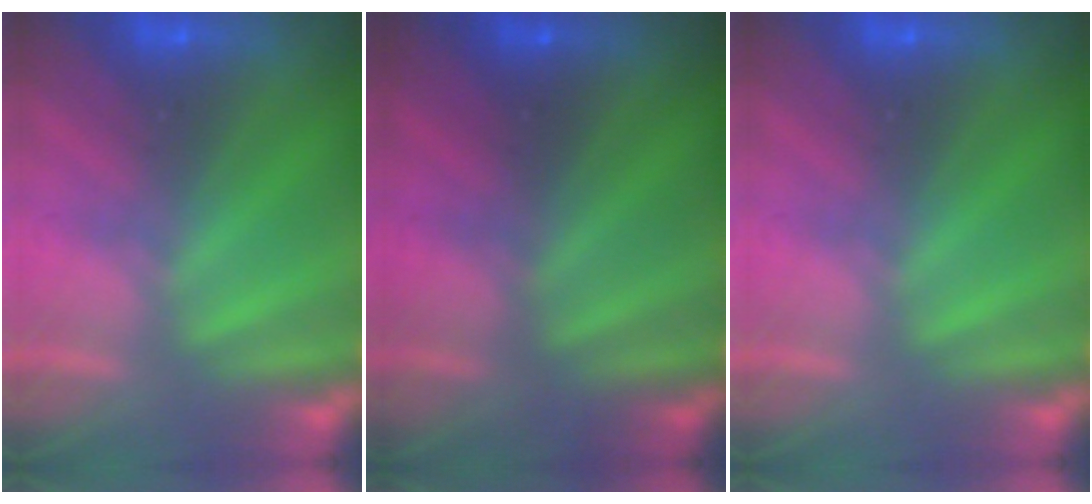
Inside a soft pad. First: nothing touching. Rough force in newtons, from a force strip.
{"total": 2.8}
{"total": 0.0}